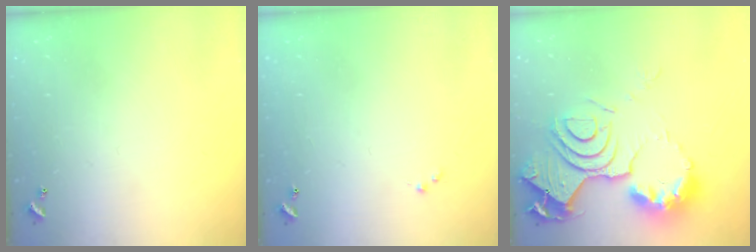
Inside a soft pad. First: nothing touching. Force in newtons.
{"total": 0.0}
{"total": 18.5, "press": 18.4, "slide": 1.6}